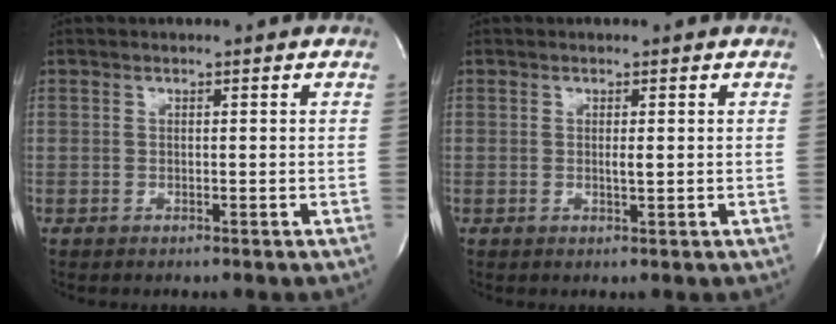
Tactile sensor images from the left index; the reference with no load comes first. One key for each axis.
{"total": 0.9, "fx": 0.2, "fy": 0.1, "fz": 0.9, "tx": -0.021, "ty": -0.003, "tz": 0.003}